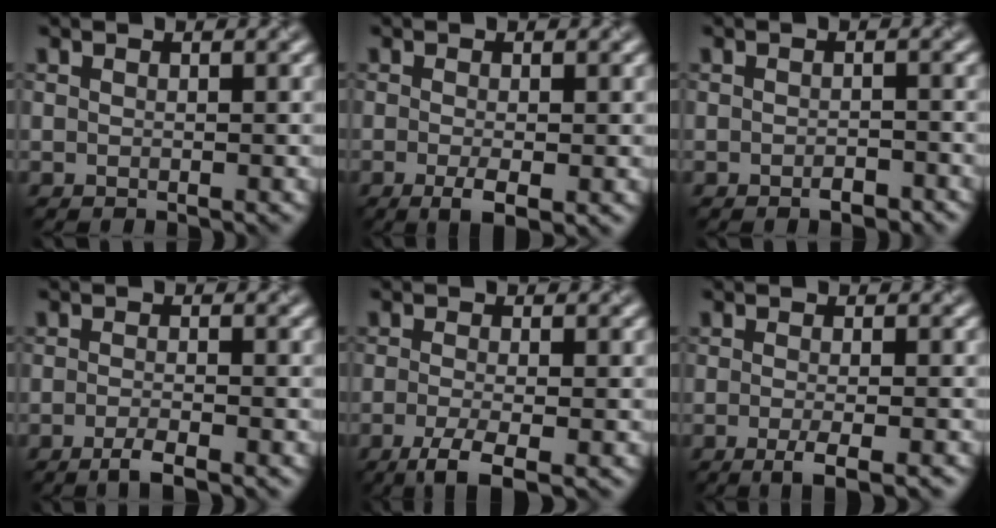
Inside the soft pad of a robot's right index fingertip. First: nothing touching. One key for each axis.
{"total": 2.6, "fx": -0.9, "fy": 0.6, "fz": 2.3, "tx": -0.044, "ty": -0.010, "tz": -0.016}
{"total": 1.4, "fx": -1.0, "fy": 0.6, "fz": 0.9, "tx": -0.013, "ty": -0.001, "tz": -0.015}
{"total": 2.3, "fx": -1.4, "fy": 0.5, "fz": 1.8, "tx": -0.028, "ty": -0.002, "tz": -0.031}
{"total": 3.4, "fx": -1.8, "fy": 0.8, "fz": 2.8, "tx": -0.054, "ty": -0.007, "tz": -0.042}
{"total": 3.1, "fx": -1.5, "fy": 0.7, "fz": 2.7, "tx": -0.039, "ty": -0.004, "tz": -0.031}